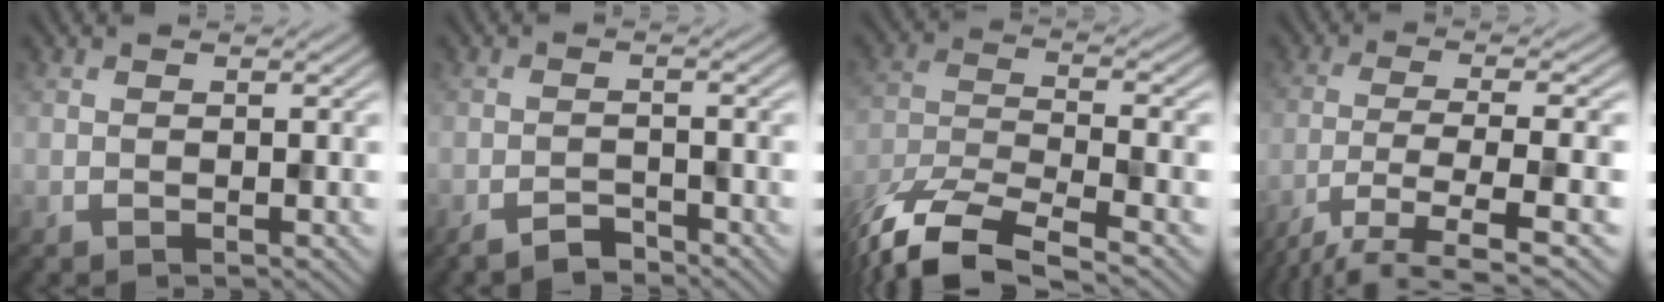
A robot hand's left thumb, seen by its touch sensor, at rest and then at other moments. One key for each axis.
{"total": 2.1, "fx": -2.1, "fy": 0.2, "fz": 0.1, "tx": 0.000, "ty": 0.006, "tz": -0.038}
{"total": 11.4, "fx": -9.0, "fy": 3.5, "fz": 6.1, "tx": -0.138, "ty": -0.022, "tz": -0.166}
{"total": 8.0, "fx": -4.7, "fy": 1.8, "fz": 6.2, "tx": -0.107, "ty": -0.011, "tz": -0.079}